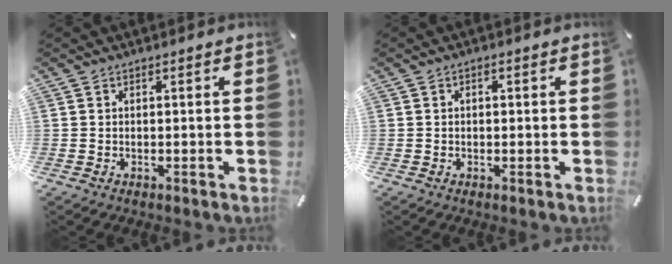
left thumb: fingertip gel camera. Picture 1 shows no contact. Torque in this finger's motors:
{"motor_torque": [-0.11, -0.41, -0.22, 0.05, -0.09]}